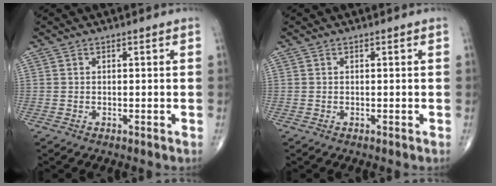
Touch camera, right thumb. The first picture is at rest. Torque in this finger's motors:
{"motor_torque": [0.00, 0.00, 0.06, 0.06, 0.03]}